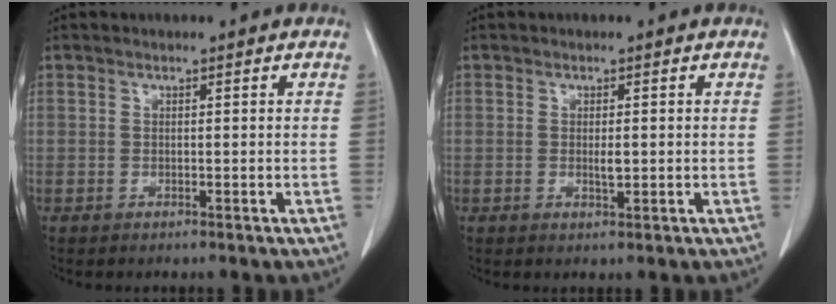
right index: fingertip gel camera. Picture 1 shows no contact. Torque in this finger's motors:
{"motor_torque": [0.62, 0.28, 0.18, 0.03]}